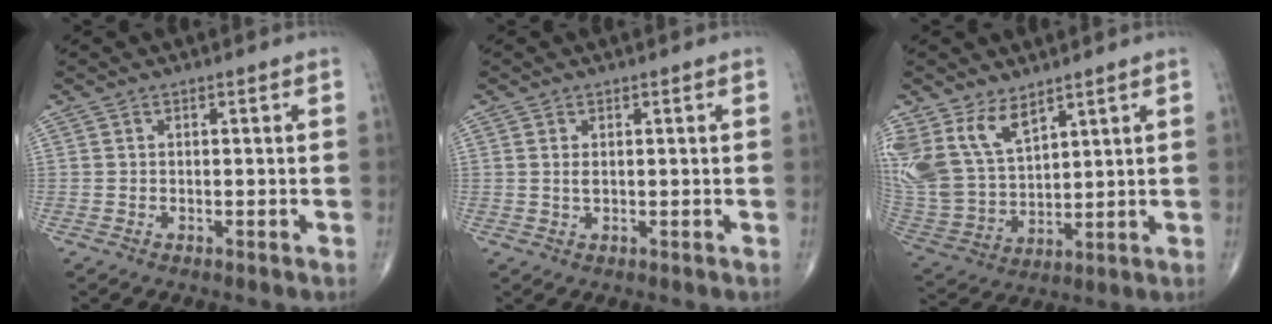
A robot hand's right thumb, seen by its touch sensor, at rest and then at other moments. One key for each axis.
{"total": 1.4, "fx": 0.3, "fy": 0.7, "fz": 1.2, "tx": -0.023, "ty": -0.002, "tz": 0.010}
{"total": 14.0, "fx": 8.4, "fy": 7.6, "fz": 8.2, "tx": -0.160, "ty": -0.034, "tz": 0.189}